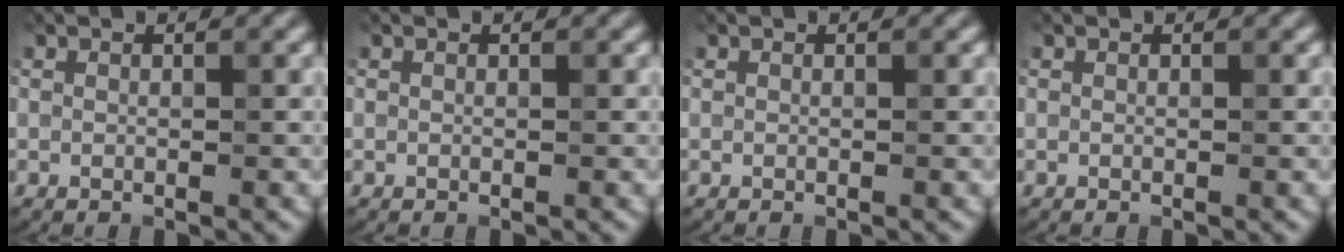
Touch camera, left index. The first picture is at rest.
{"total": 0.0}
{"total": 0.0}
{"total": 0.0}